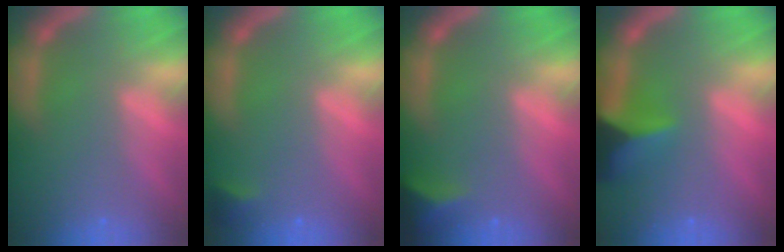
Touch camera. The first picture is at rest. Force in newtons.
{"total": 1.4}
{"total": 4.0}
{"total": 6.5}